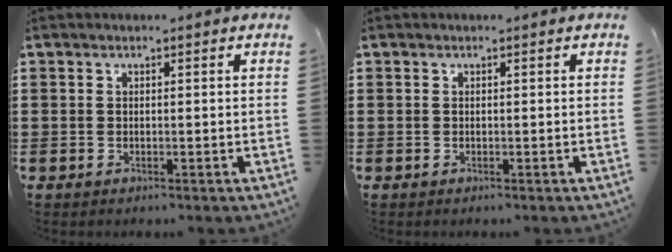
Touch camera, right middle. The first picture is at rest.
{"total": 0.0}